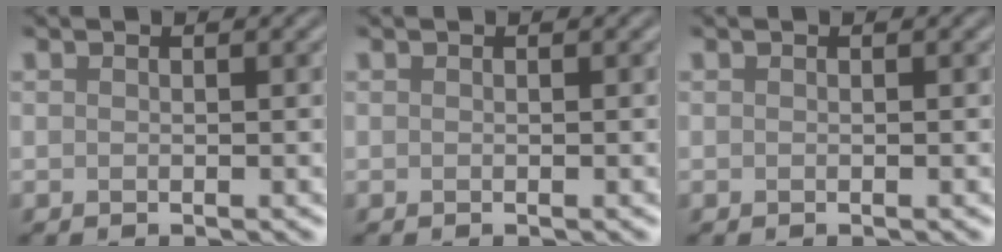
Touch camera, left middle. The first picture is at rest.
{"total": 0.0}
{"total": 0.0}